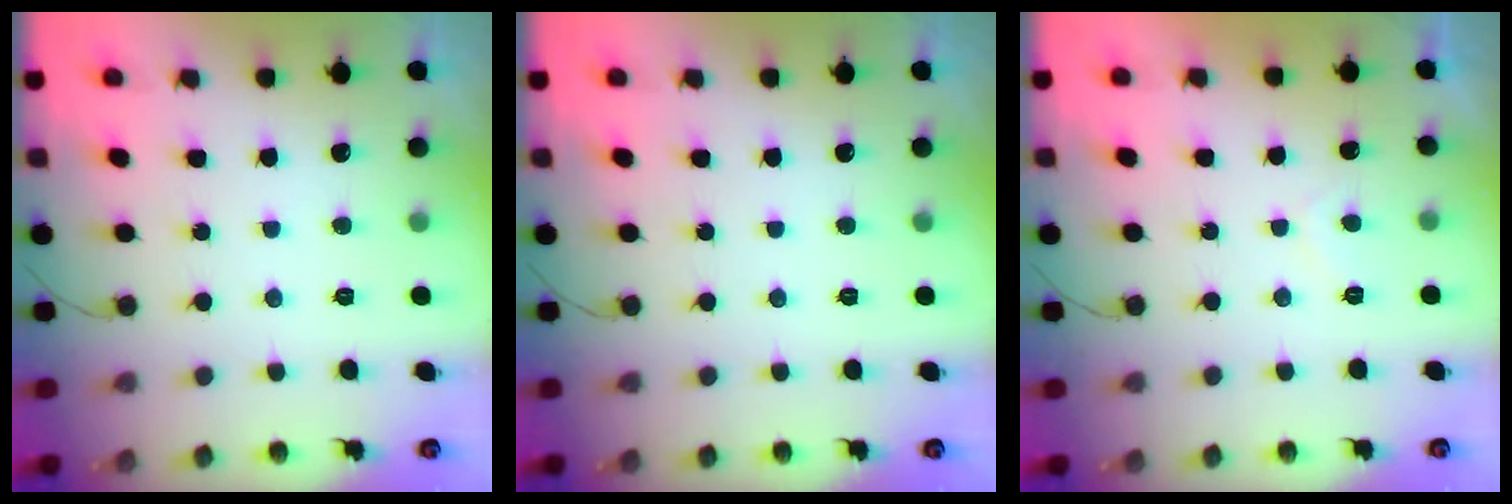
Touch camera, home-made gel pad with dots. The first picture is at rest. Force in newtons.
{"total": 0.0}
{"total": 1.7, "press": 1.6, "slide": 0.7}